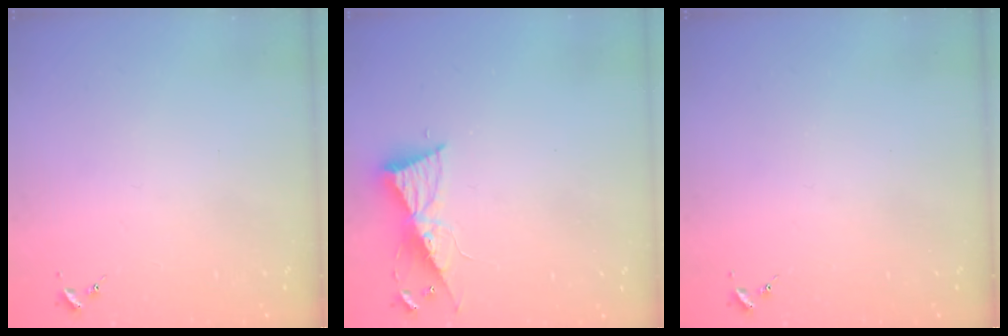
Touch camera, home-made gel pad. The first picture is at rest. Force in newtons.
{"total": 9.1, "press": 9.1, "slide": 0.9}
{"total": 0.0}